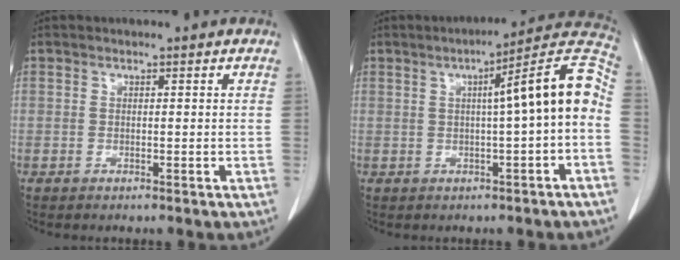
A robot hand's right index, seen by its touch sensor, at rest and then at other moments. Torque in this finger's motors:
{"motor_torque": [0.81, -0.26, 0.30, 0.09]}